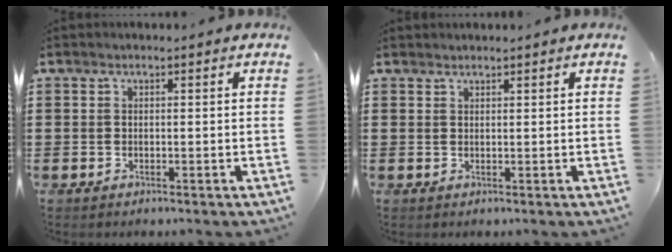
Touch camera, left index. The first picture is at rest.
{"total": 0.7, "force": [0.7, 0.0, 0.0], "torque": [-0.001, -0.001, 0.015]}